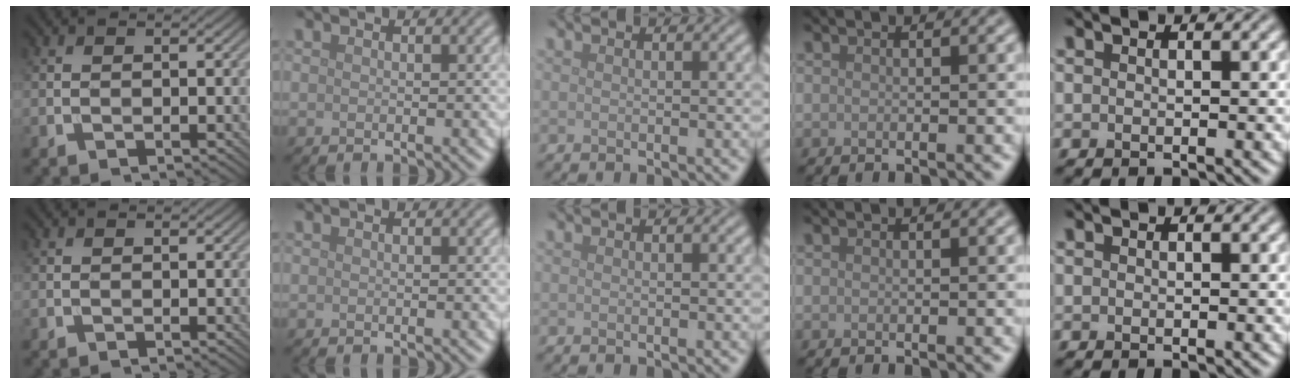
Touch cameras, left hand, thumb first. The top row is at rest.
{}